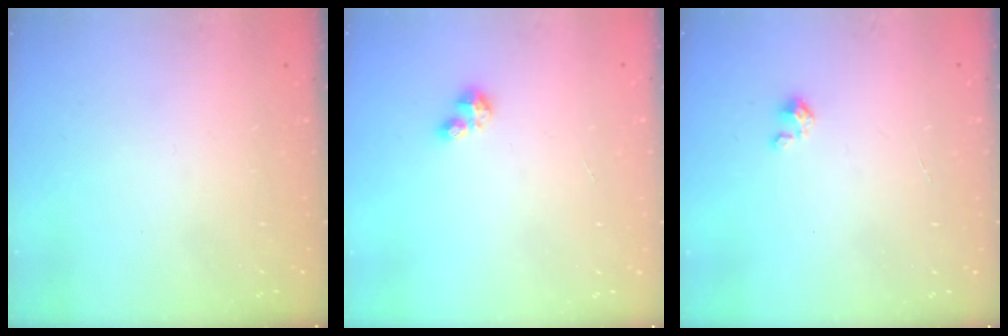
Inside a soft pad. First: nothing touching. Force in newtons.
{"total": 2.9, "press": 2.9, "slide": 0.4}
{"total": 0.0}